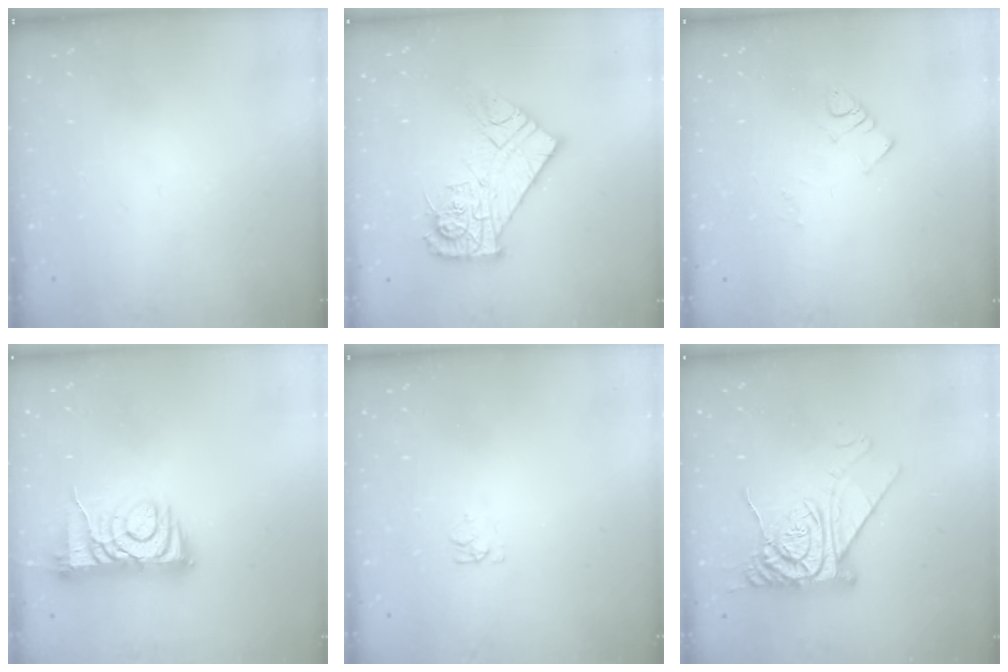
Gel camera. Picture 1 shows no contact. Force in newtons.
{"total": 14.6, "press": 14.6, "slide": 1.4}
{"total": 4.1, "press": 4.0, "slide": 0.7}
{"total": 8.4, "press": 8.3, "slide": 0.9}
{"total": 4.1, "press": 4.1, "slide": 0.6}
{"total": 14.4, "press": 14.4, "slide": 1.3}